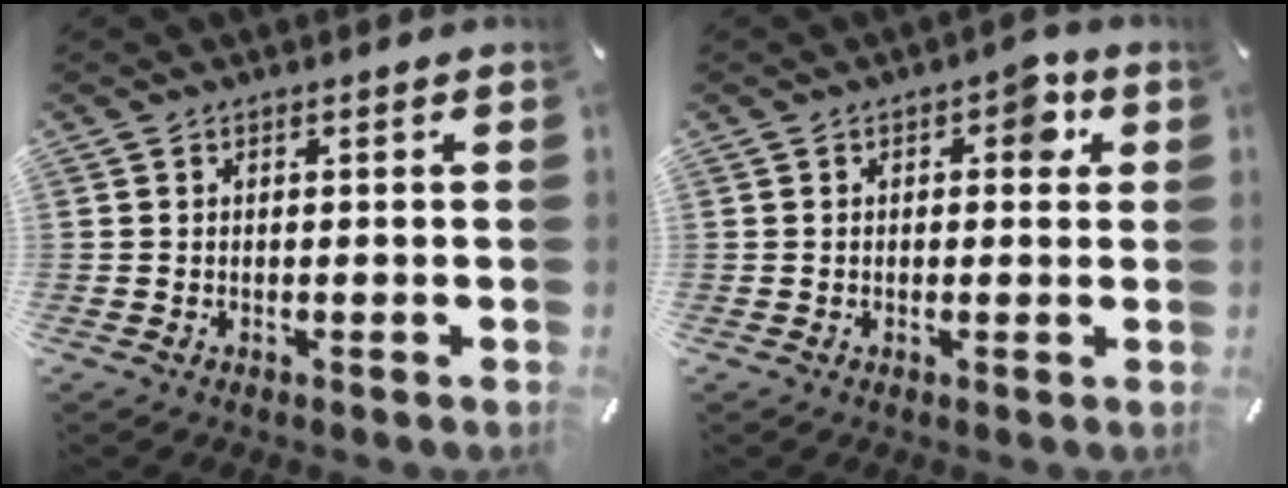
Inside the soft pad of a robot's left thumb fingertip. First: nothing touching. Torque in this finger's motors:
{"motor_torque": [0.48, 0.48, 0.21, -0.25, 0.05]}